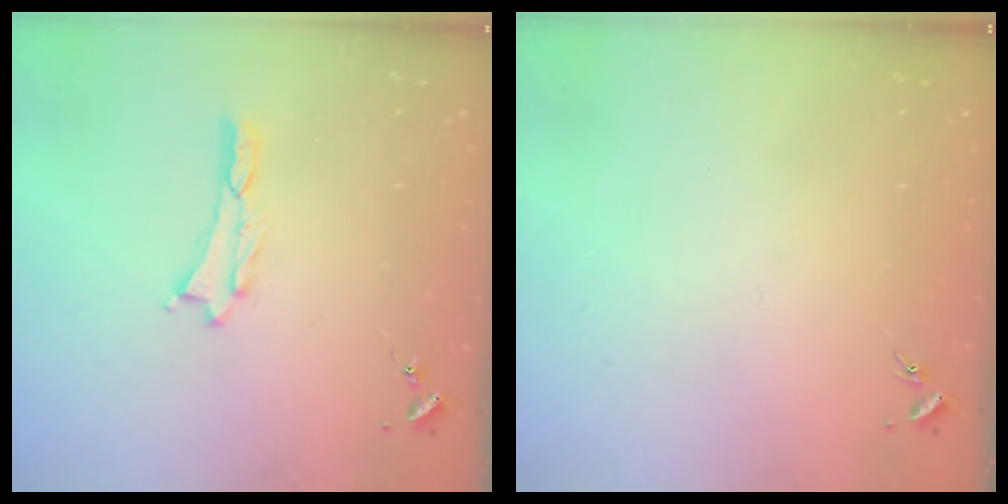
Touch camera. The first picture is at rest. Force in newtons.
{"total": 0.0}